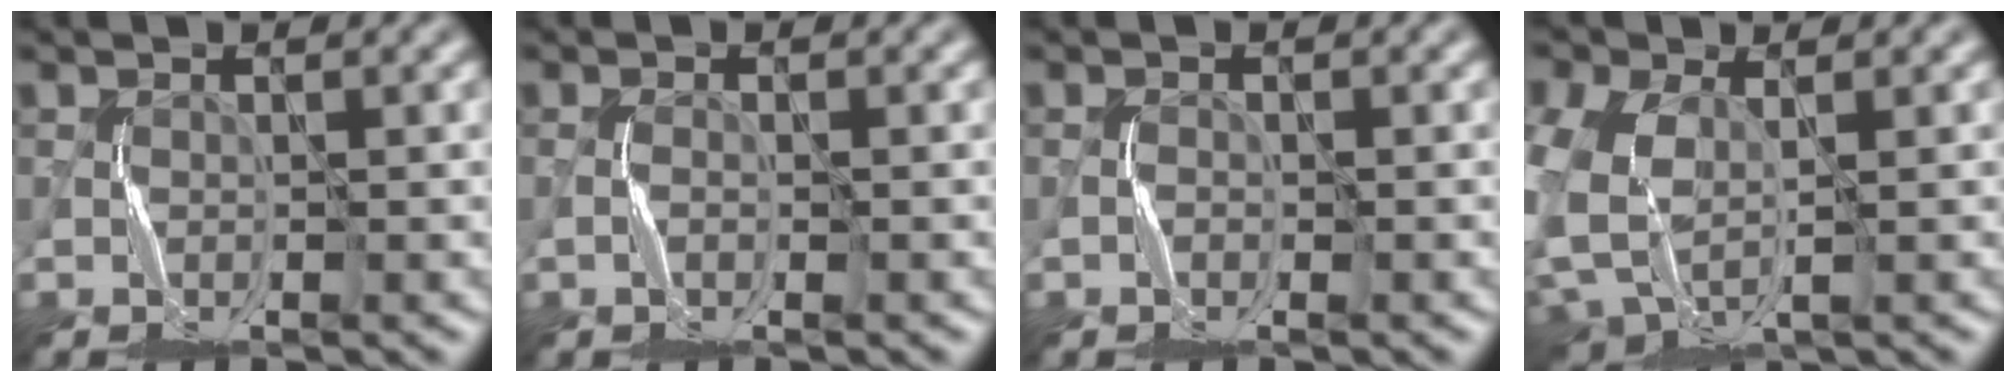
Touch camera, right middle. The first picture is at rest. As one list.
[{"total": 0.9, "force": [-0.5, 0.2, 0.7], "torque": [-0.016, 0.006, -0.009]}, {"total": 0.6, "force": [-0.4, 0.3, 0.4], "torque": [-0.006, 0.006, -0.009]}, {"total": 7.6, "force": [0.1, 5.3, 5.5], "torque": [-0.169, -0.014, 0.011]}]